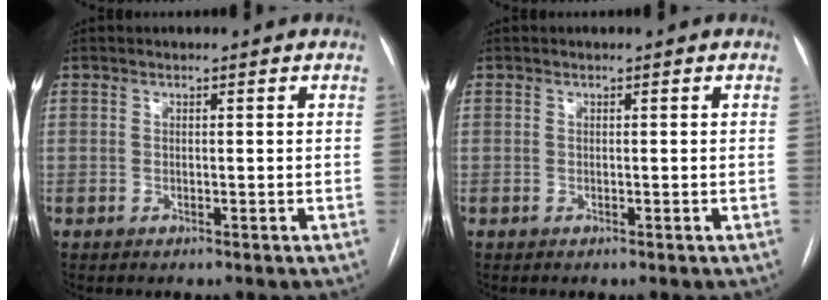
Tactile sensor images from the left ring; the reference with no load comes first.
{"total": 0.0}